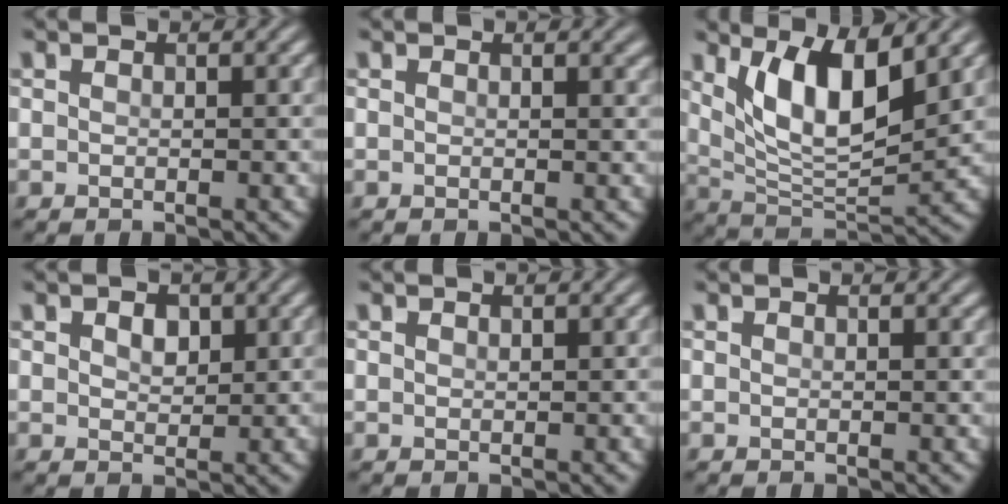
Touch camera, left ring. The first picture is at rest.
{"total": 1.0, "force": [0.6, 0.3, 0.7], "torque": [-0.003, 0.003, 0.008]}
{"total": 7.9, "force": [3.3, 2.9, 6.6], "torque": [-0.122, -0.017, 0.062]}
{"total": 1.8, "force": [0.8, 1.2, 1.2], "torque": [-0.020, 0.000, 0.013]}
{"total": 0.0}
{"total": 0.0}